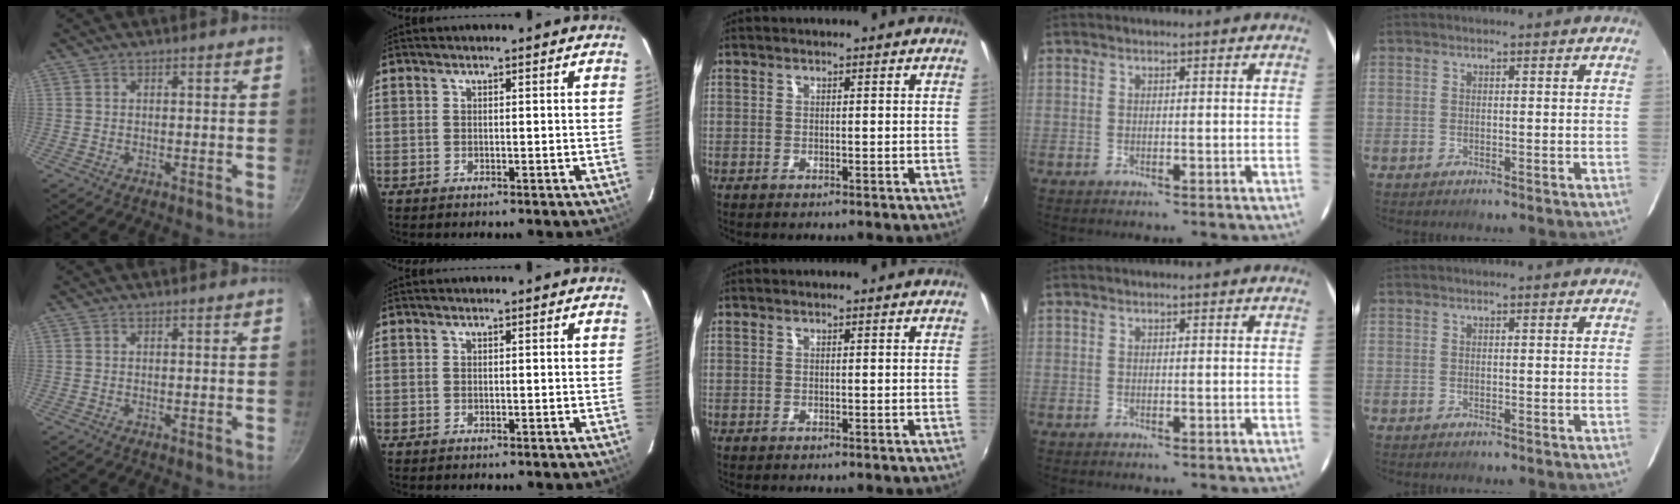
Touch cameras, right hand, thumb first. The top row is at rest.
{}